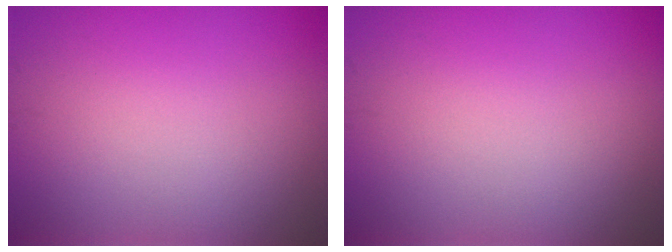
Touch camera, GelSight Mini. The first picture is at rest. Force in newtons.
{"total": 0.0}